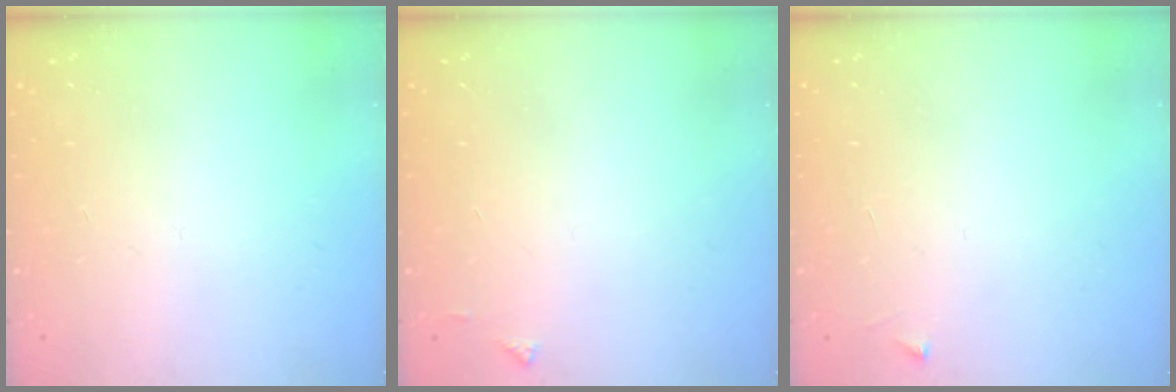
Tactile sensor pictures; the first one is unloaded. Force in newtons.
{"total": 3.8, "press": 3.7, "slide": 0.6}
{"total": 2.5, "press": 2.5, "slide": 0.3}